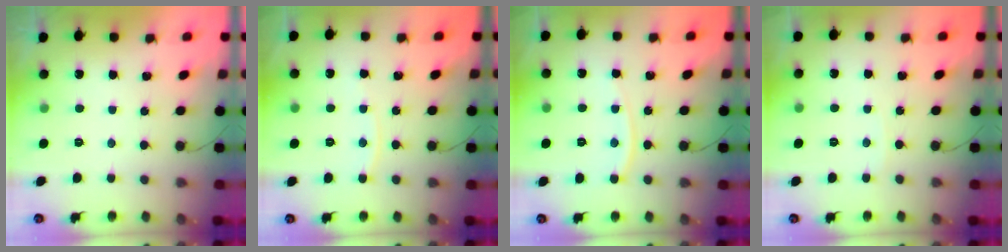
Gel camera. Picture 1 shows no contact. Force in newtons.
{"total": 4.4, "press": 4.3, "slide": 0.7}
{"total": 6.6, "press": 6.6, "slide": 0.9}
{"total": 2.2, "press": 2.2, "slide": 0.2}